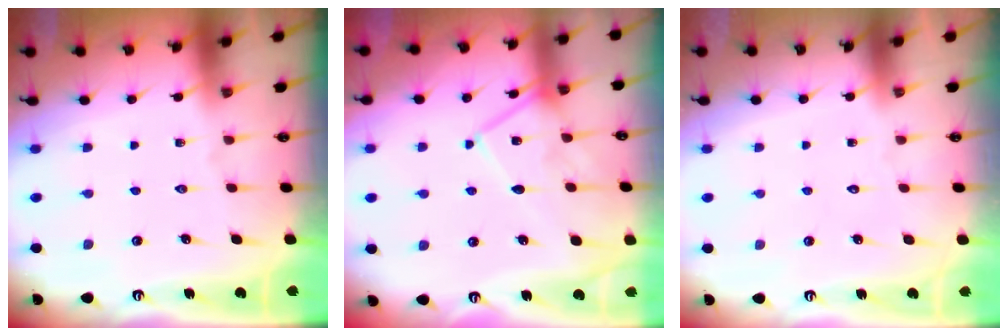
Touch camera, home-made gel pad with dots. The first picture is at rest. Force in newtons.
{"total": 11.5, "press": 11.5, "slide": 0.4}
{"total": 1.8, "press": 1.8, "slide": 0.1}